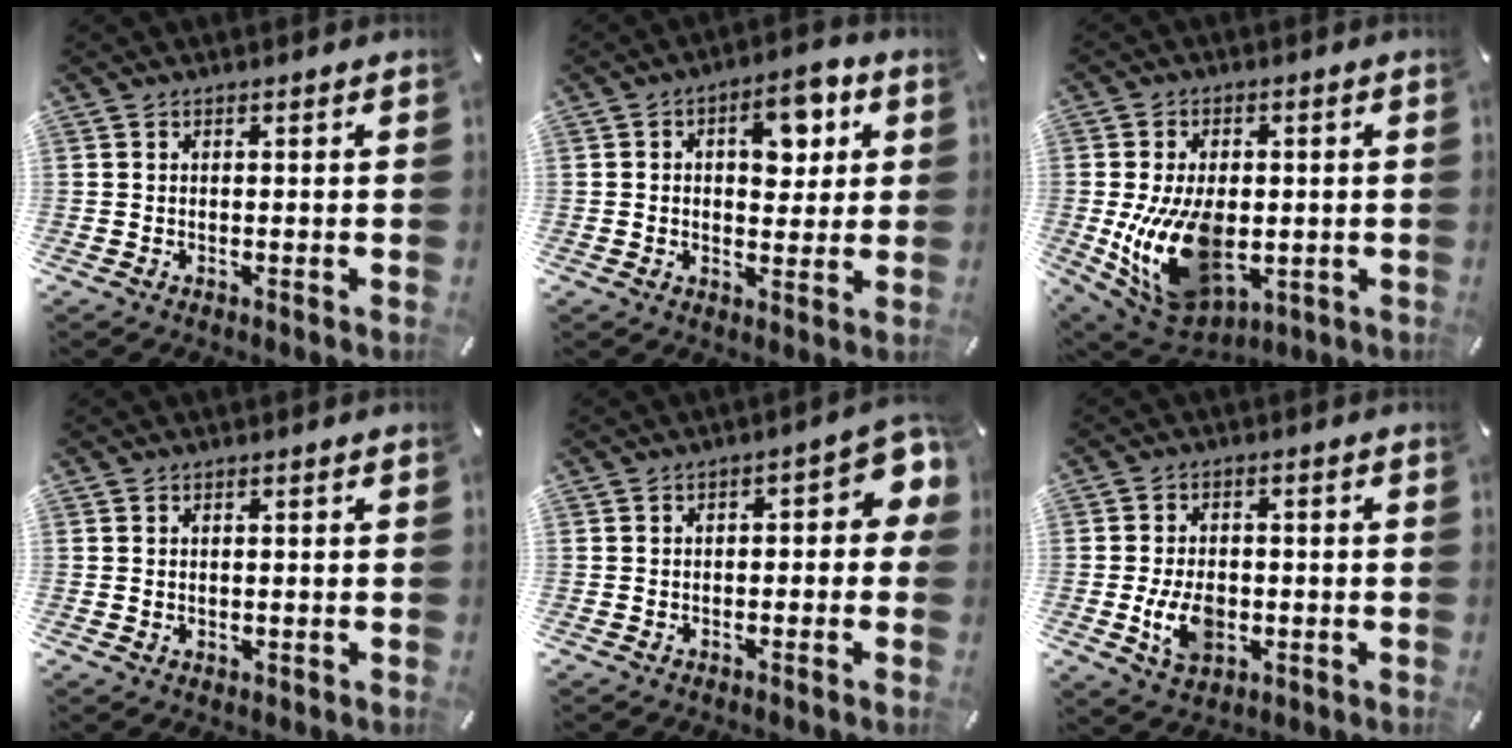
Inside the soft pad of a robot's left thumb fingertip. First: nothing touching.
{"total": 9.7, "force": [2.6, 5.9, 7.2], "torque": [-0.090, -0.003, 0.037]}
{"total": 18.8, "force": [-2.4, 12.5, 13.8], "torque": [-0.265, -0.007, -0.028]}
{"total": 0.9, "force": [0.1, 0.7, 0.5], "torque": [-0.009, 0.005, 0.000]}
{"total": 5.8, "force": [-0.4, 3.1, 4.9], "torque": [-0.066, 0.002, -0.014]}
{"total": 9.0, "force": [-2.1, 6.1, 6.2], "torque": [-0.132, 0.004, -0.039]}